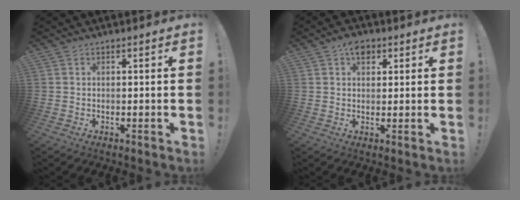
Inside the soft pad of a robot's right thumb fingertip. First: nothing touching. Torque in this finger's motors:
{"motor_torque": [0.21, 1.07, 0.14, -0.14, 0.00]}